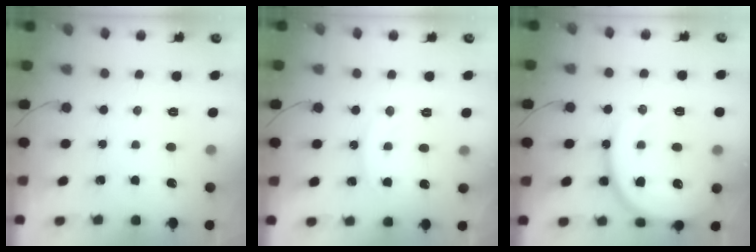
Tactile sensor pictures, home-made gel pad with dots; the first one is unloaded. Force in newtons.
{"total": 8.6, "press": 8.6, "slide": 0.6}
{"total": 18.8, "press": 18.5, "slide": 3.7}